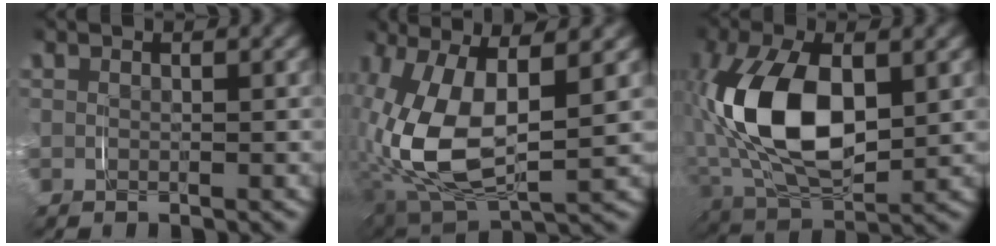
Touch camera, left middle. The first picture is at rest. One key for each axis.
{"total": 9.8, "fx": -0.4, "fy": 5.8, "fz": 7.9, "tx": -0.197, "ty": -0.017, "tz": 0.005}
{"total": 10.5, "fx": 0.6, "fy": 6.2, "fz": 8.4, "tx": -0.211, "ty": -0.013, "tz": 0.020}